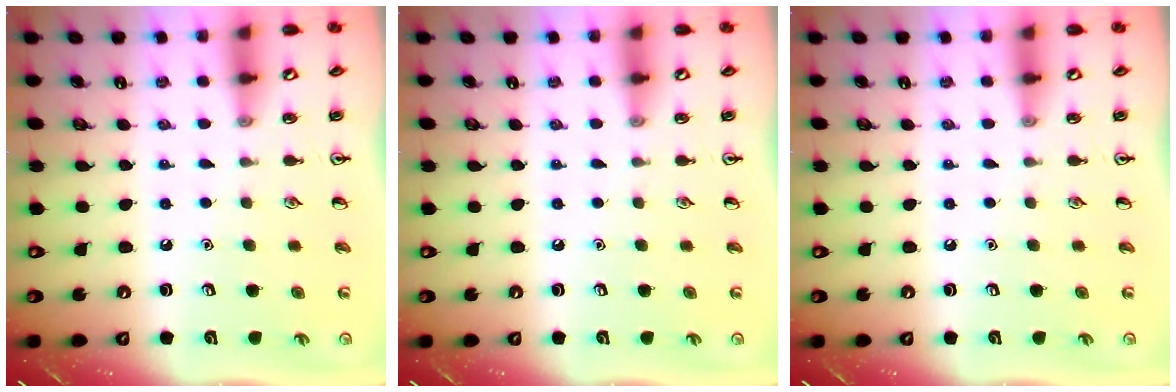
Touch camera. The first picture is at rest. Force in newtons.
{"total": 0.0}
{"total": 0.0}